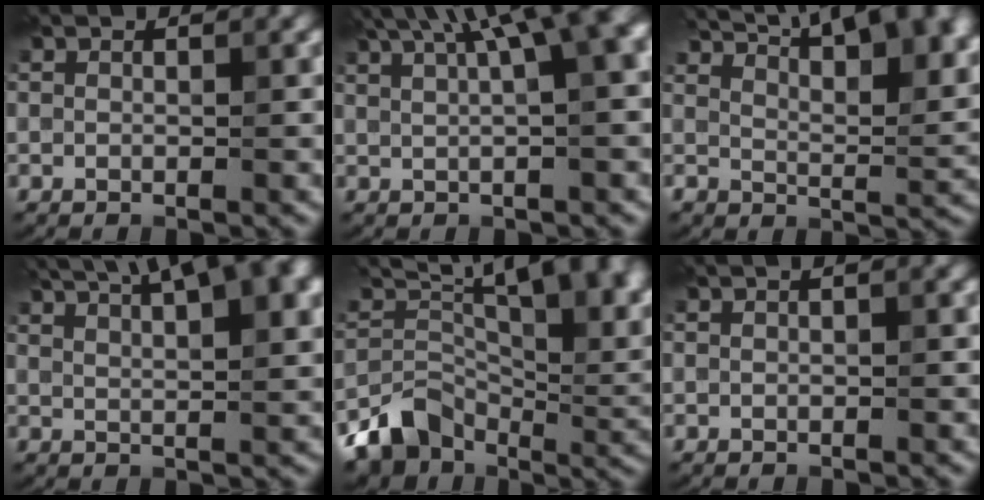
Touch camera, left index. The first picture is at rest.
{"total": 13.2, "force": [6.1, 4.9, 10.6], "torque": [-0.117, 0.068, 0.061]}
{"total": 15.1, "force": [10.2, 5.4, 9.8], "torque": [-0.122, 0.036, 0.134]}
{"total": 11.6, "force": [7.1, 3.7, 8.4], "torque": [-0.107, 0.040, 0.083]}
{"total": 11.5, "force": [0.1, 8.2, 8.1], "torque": [-0.123, -0.022, 0.006]}
{"total": 1.0, "force": [0.4, 0.2, 0.9], "torque": [-0.014, 0.004, 0.000]}